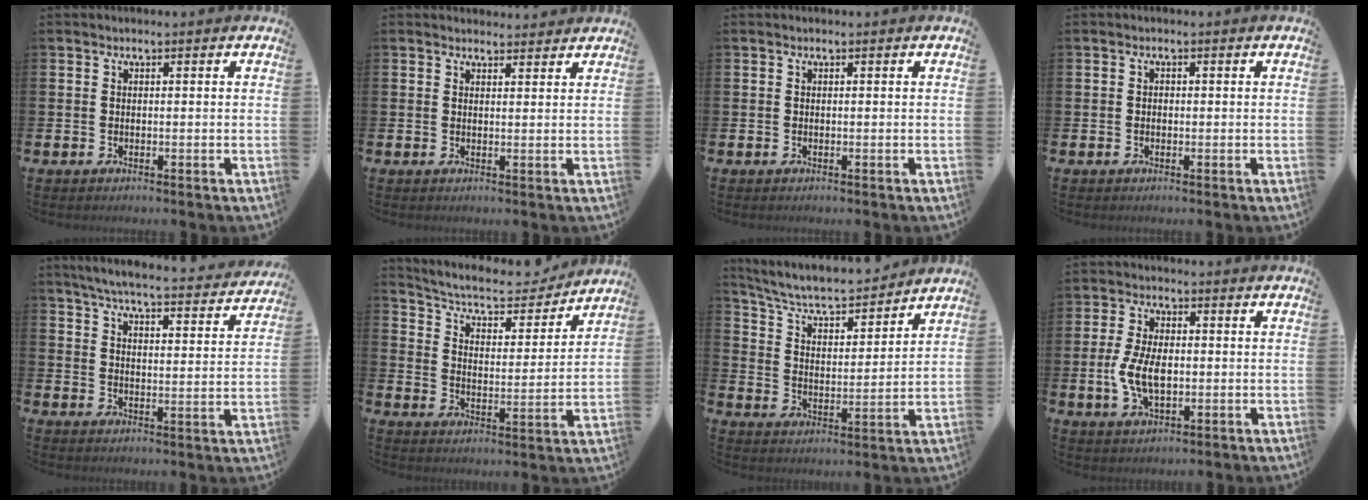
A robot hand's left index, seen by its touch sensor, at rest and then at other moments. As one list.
[{"total": 2.0, "force": [1.9, 0.5, -0.1], "torque": [0.009, -0.010, 0.033]}, {"total": 0.0}, {"total": 1.0, "force": [-0.2, 0.9, 0.5], "torque": [-0.005, 0.004, -0.007]}, {"total": 6.0, "force": [5.6, 0.4, 1.9], "torque": [-0.054, -0.039, 0.094]}, {"total": 7.0, "force": [6.4, 1.9, 2.1], "torque": [-0.069, -0.047, 0.107]}, {"total": 6.7, "force": [6.2, 1.4, 2.2], "torque": [-0.076, -0.048, 0.103]}, {"total": 6.5, "force": [-0.5, 3.5, 5.5], "torque": [-0.114, 0.001, -0.015]}]